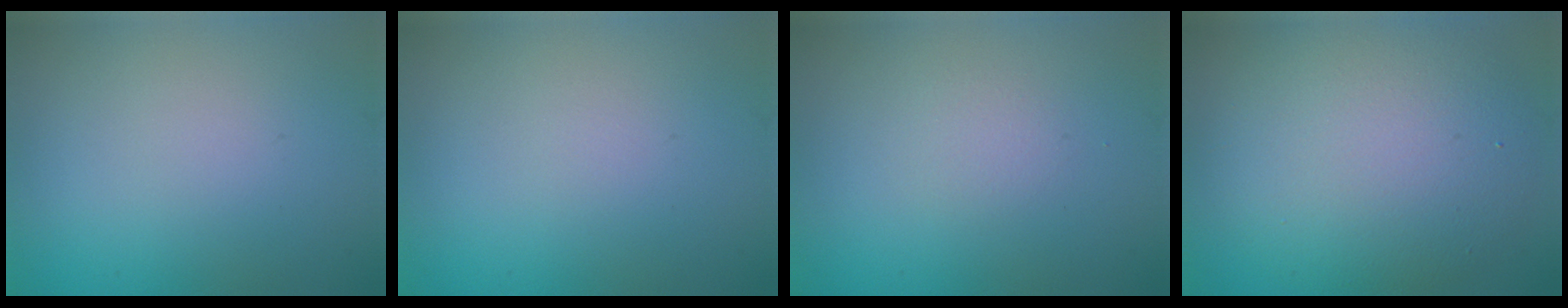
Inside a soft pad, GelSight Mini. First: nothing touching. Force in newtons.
{"total": 0.0}
{"total": 0.9, "press": 0.9, "slide": 0.1}
{"total": 8.6, "press": 8.6, "slide": 0.5}